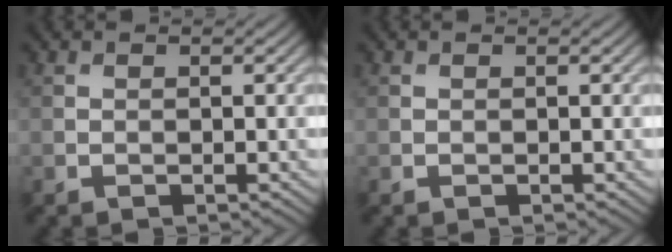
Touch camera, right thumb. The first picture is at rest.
{"total": 0.0}